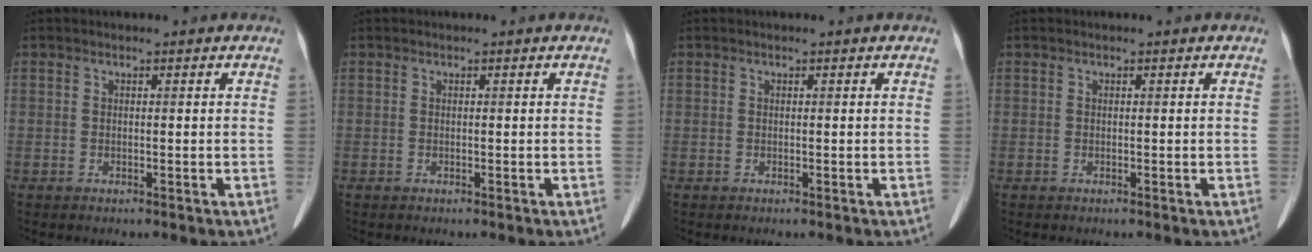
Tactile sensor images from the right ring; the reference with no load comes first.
{"total": 0.0}
{"total": 0.0}
{"total": 0.0}